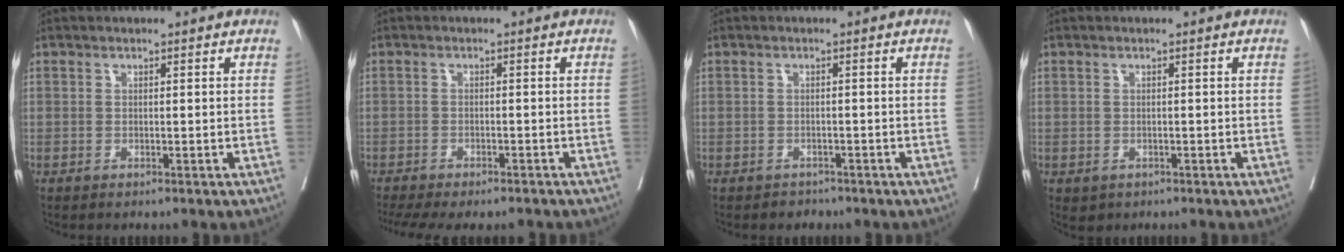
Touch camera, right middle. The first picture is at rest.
{"total": 11.9, "force": [-10.2, 3.0, 5.3], "torque": [-0.105, -0.009, -0.136]}
{"total": 1.7, "force": [-1.3, 1.0, -0.1], "torque": [-0.005, 0.002, -0.023]}
{"total": 1.4, "force": [-0.5, 1.2, 0.4], "torque": [-0.007, 0.002, 0.003]}